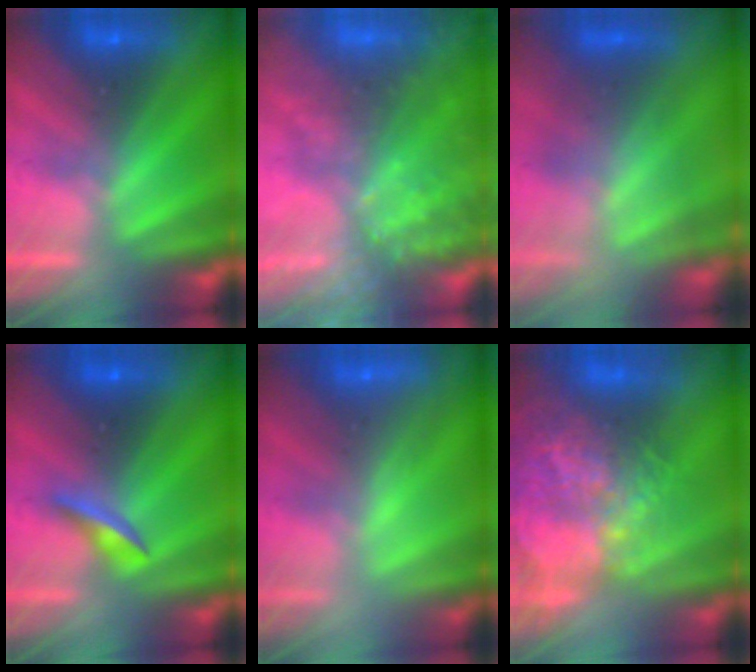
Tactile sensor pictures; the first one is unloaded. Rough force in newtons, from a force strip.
{"total": 8.3}
{"total": 3.9}
{"total": 2.2}
{"total": 2.2}
{"total": 10.8}